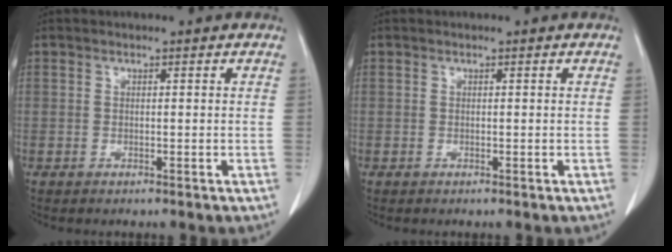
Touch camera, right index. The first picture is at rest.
{"total": 0.0}